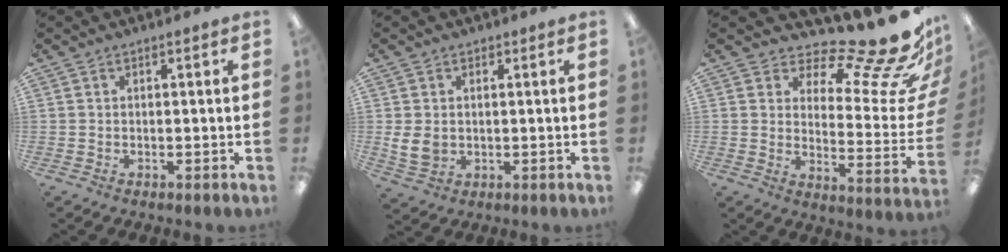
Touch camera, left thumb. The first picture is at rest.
{"total": 5.3, "force": [0.5, 4.5, 2.8], "torque": [-0.049, -0.003, 0.010]}
{"total": 18.0, "force": [14.6, 3.7, 9.8], "torque": [-0.130, -0.131, 0.230]}